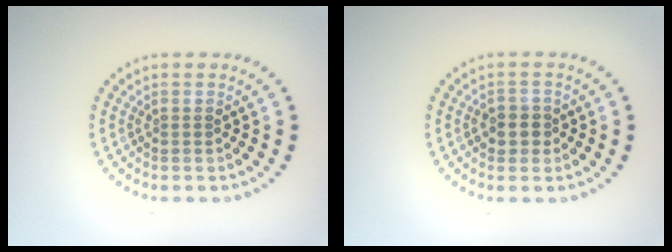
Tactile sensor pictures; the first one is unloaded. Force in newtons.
{"total": 1.9, "press": 1.8, "slide": 0.6}